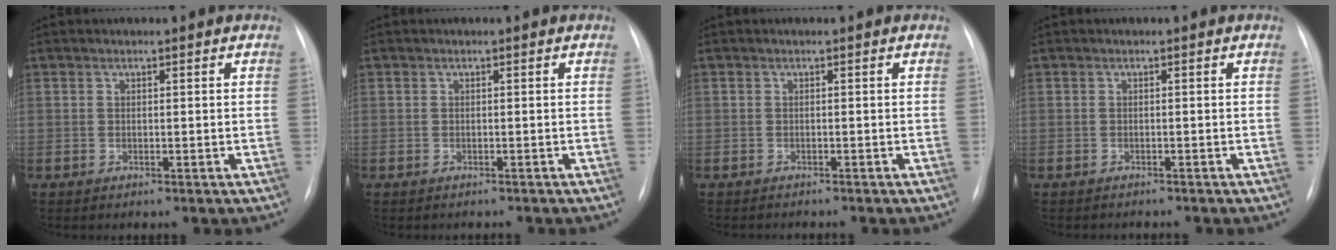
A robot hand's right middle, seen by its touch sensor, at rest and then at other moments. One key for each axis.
{"total": 1.7, "fx": -1.5, "fy": 0.5, "fz": 0.4, "tx": -0.009, "ty": -0.005, "tz": -0.015}
{"total": 1.8, "fx": -1.7, "fy": 0.2, "fz": 0.4, "tx": -0.003, "ty": -0.007, "tz": -0.017}
{"total": 2.1, "fx": -2.0, "fy": 0.4, "fz": 0.5, "tx": -0.004, "ty": -0.007, "tz": -0.020}